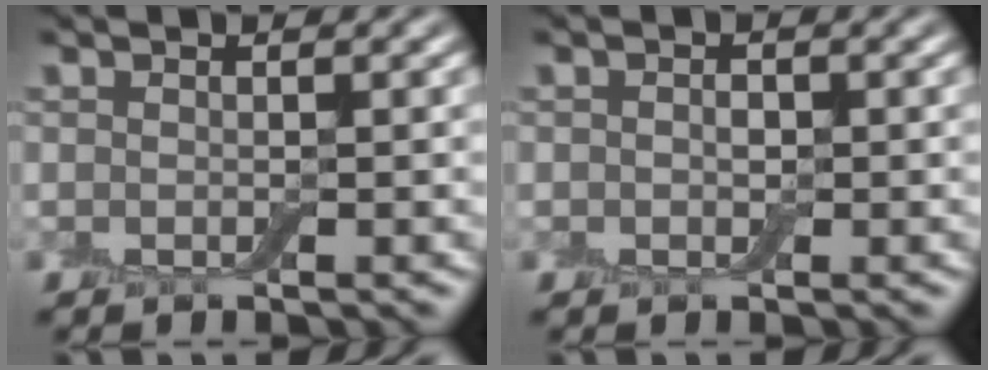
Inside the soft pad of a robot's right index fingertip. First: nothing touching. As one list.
[{"total": 0.9, "force": [0.0, 0.7, 0.5], "torque": [-0.008, -0.002, -0.003]}]